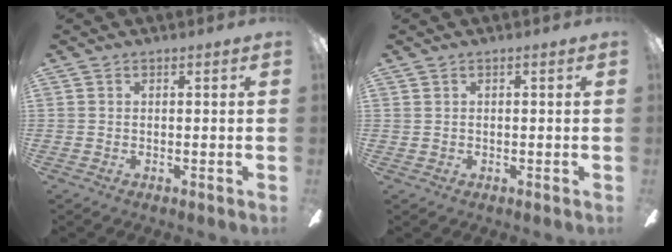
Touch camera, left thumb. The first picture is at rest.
{"total": 0.5, "force": [0.0, 0.5, -0.2], "torque": [0.003, 0.005, -0.002]}